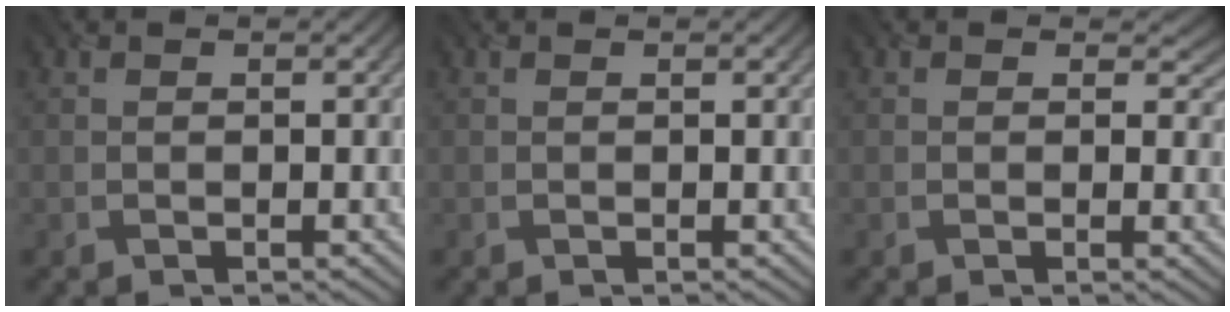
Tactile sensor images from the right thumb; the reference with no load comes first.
{"total": 0.0}
{"total": 2.3, "force": [0.7, 1.7, 1.4], "torque": [-0.019, -0.009, 0.011]}